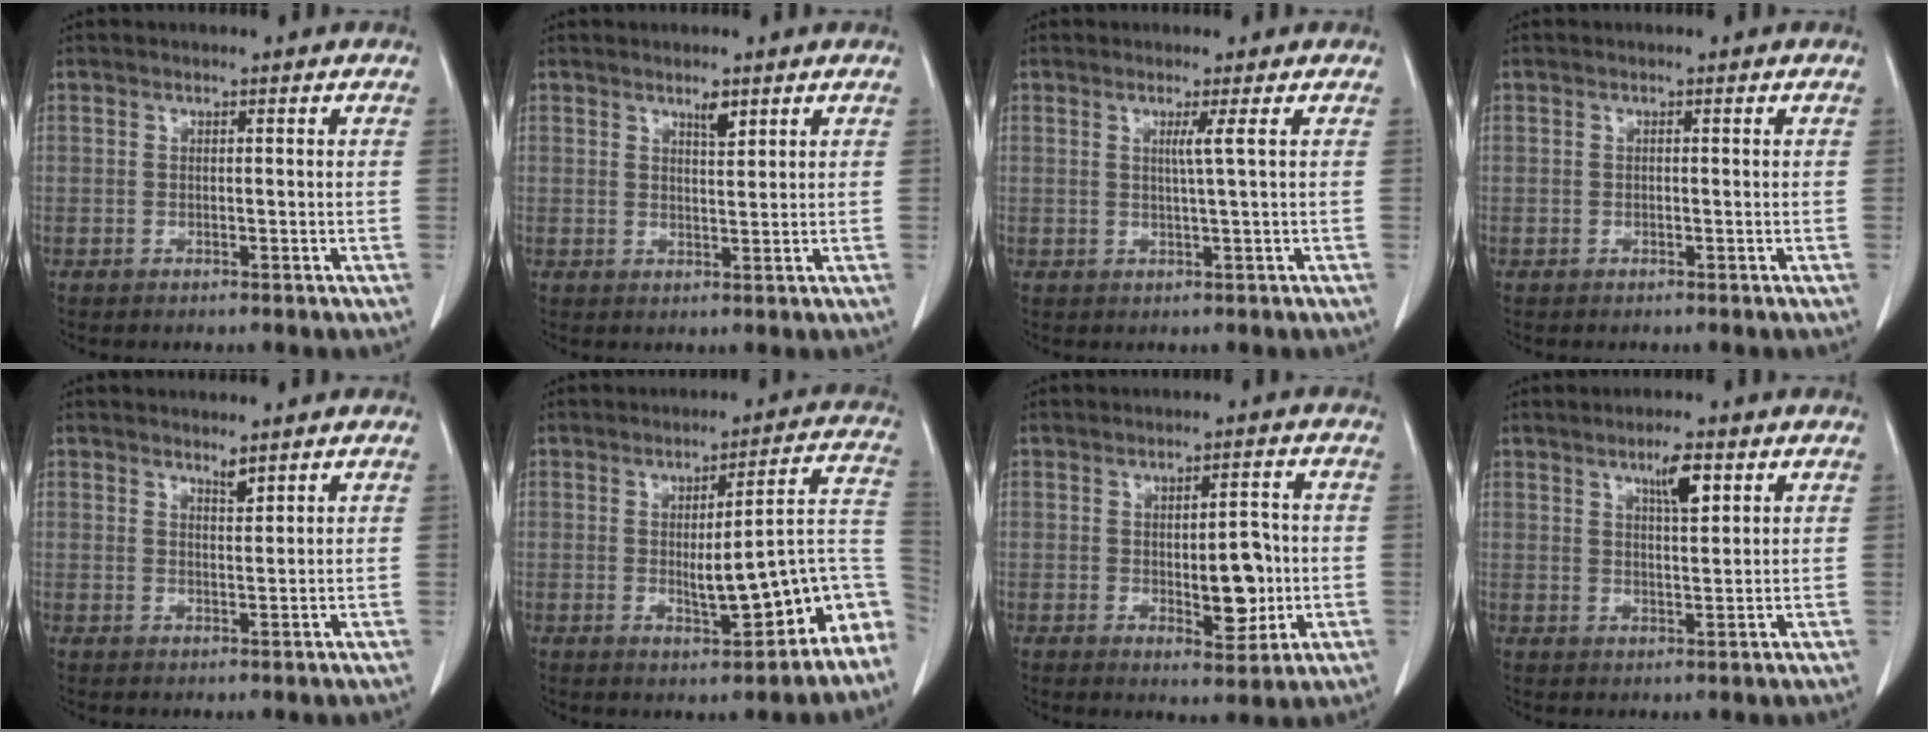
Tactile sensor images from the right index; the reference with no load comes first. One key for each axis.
{"total": 2.4, "fx": 1.7, "fy": 0.5, "fz": 1.5, "tx": -0.028, "ty": -0.004, "tz": 0.031}
{"total": 2.0, "fx": 0.7, "fy": -0.9, "fz": 1.6, "tx": -0.031, "ty": -0.007, "tz": 0.014}
{"total": 0.0}
{"total": 1.6, "fx": 1.5, "fy": 0.0, "fz": 0.7, "tx": -0.013, "ty": -0.007, "tz": 0.028}
{"total": 11.8, "fx": -4.2, "fy": 2.6, "fz": 10.7, "tx": -0.113, "ty": 0.027, "tz": -0.052}
{"total": 7.3, "fx": -0.7, "fy": 2.8, "fz": 6.7, "tx": -0.089, "ty": -0.006, "tz": -0.002}
{"total": 4.8, "fx": 2.6, "fy": 0.9, "fz": 4.0, "tx": -0.068, "ty": -0.001, "tz": 0.043}